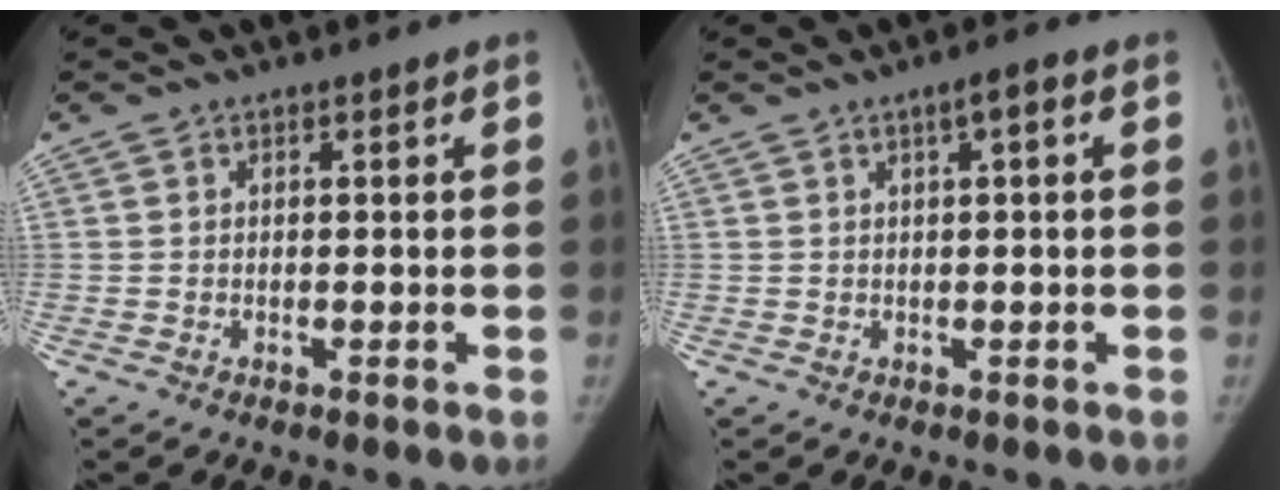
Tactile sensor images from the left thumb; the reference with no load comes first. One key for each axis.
{"total": 2.8, "fx": 0.9, "fy": 0.4, "fz": 2.6, "tx": -0.039, "ty": 0.008, "tz": 0.011}